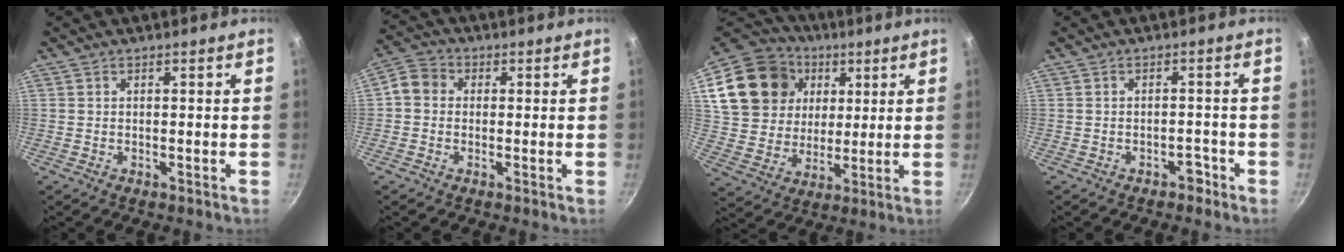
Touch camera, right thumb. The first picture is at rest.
{"total": 4.7, "force": [0.0, 4.2, 2.2], "torque": [-0.028, 0.011, -0.020]}
{"total": 22.4, "force": [7.2, 18.4, 10.7], "torque": [-0.193, 0.013, 0.138]}
{"total": 2.2, "force": [-1.5, 1.4, 0.8], "torque": [0.009, 0.025, -0.010]}